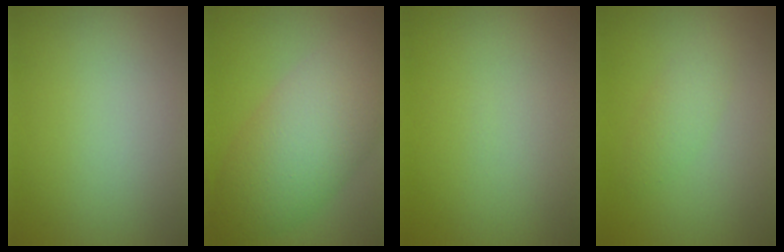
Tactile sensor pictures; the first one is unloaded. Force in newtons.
{"total": 9.1, "press": 9.1, "slide": 0.6}
{"total": 0.0}
{"total": 1.7, "press": 1.7, "slide": 0.0}